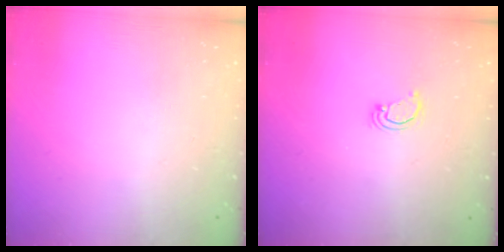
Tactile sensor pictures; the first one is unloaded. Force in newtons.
{"total": 2.5, "press": 2.5, "slide": 0.3}